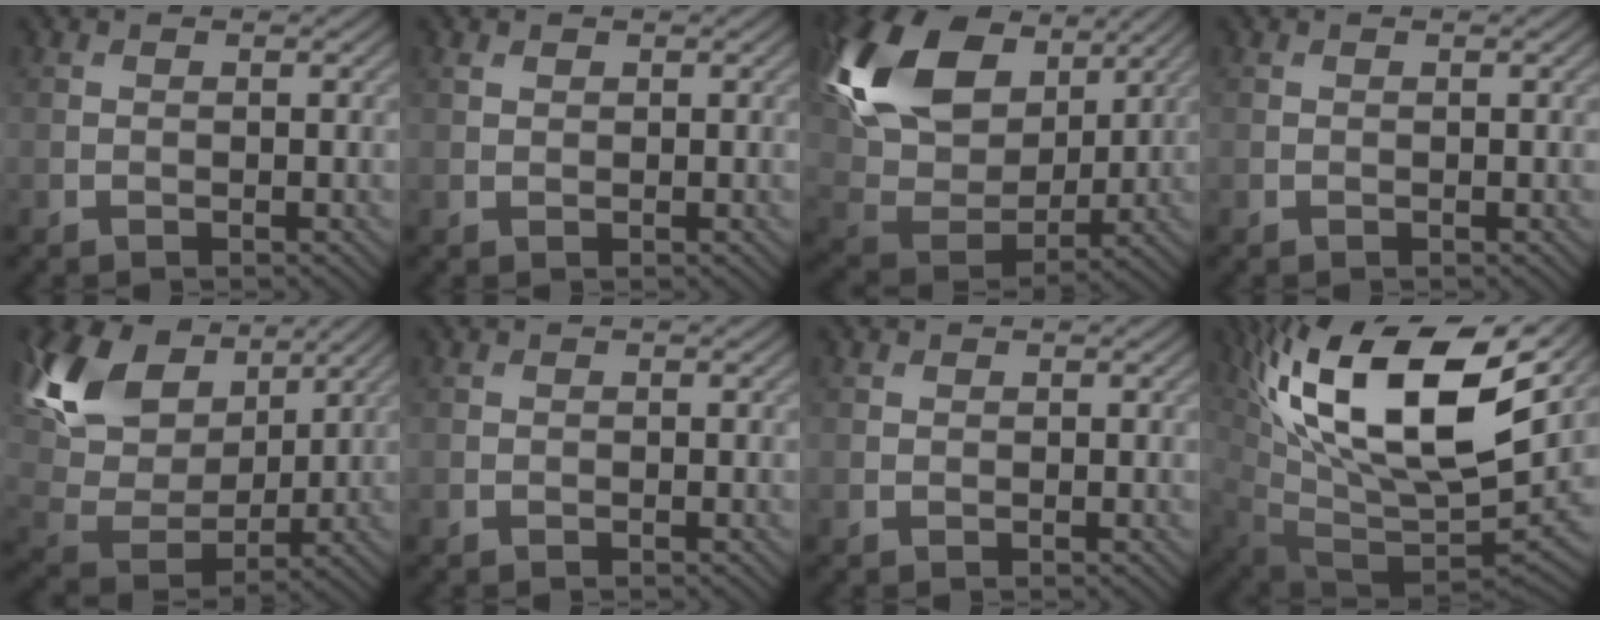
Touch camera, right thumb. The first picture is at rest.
{"total": 0.8, "force": [0.6, 0.5, 0.3], "torque": [-0.008, -0.001, 0.012]}
{"total": 17.8, "force": [8.1, 11.2, 11.2], "torque": [-0.287, 0.033, 0.154]}
{"total": 0.0}
{"total": 15.1, "force": [7.6, 9.3, 9.1], "torque": [-0.236, 0.031, 0.141]}
{"total": 0.0}
{"total": 0.0}
{"total": 19.4, "force": [8.8, 8.4, 15.2], "torque": [-0.304, 0.022, 0.152]}